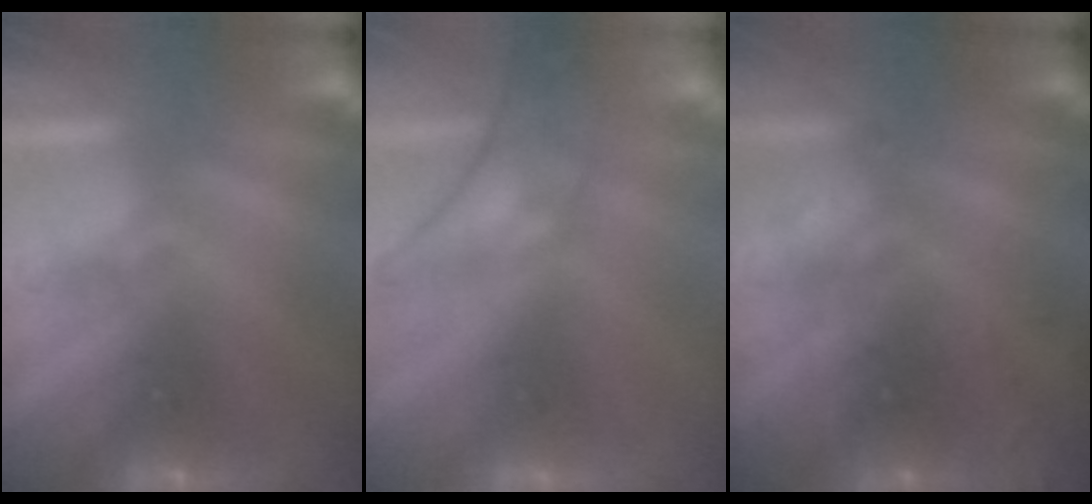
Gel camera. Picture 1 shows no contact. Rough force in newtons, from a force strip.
{"total": 3.1}
{"total": 9.0}